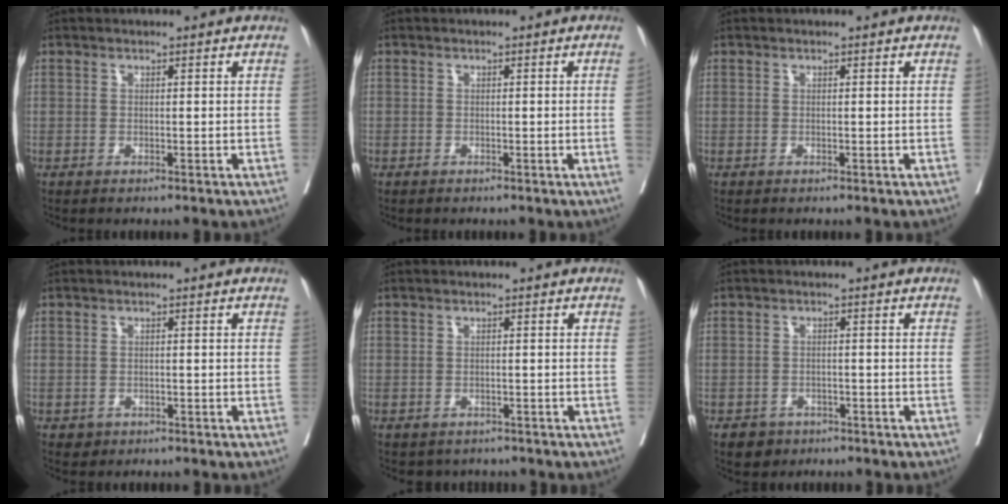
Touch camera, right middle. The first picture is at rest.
{"total": 0.8, "force": [-0.2, -0.1, 0.7], "torque": [-0.010, 0.000, -0.002]}
{"total": 0.0}
{"total": 1.2, "force": [-0.6, 1.0, 0.2], "torque": [-0.002, 0.003, -0.004]}
{"total": 2.5, "force": [-2.0, 1.5, 0.3], "torque": [-0.003, 0.004, -0.027]}
{"total": 2.9, "force": [-1.9, 2.2, 0.5], "torque": [-0.010, 0.006, -0.025]}